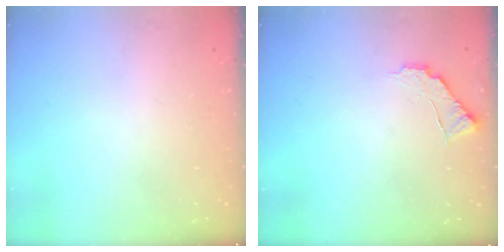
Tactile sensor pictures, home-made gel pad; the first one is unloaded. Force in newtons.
{"total": 7.2, "press": 7.1, "slide": 0.5}